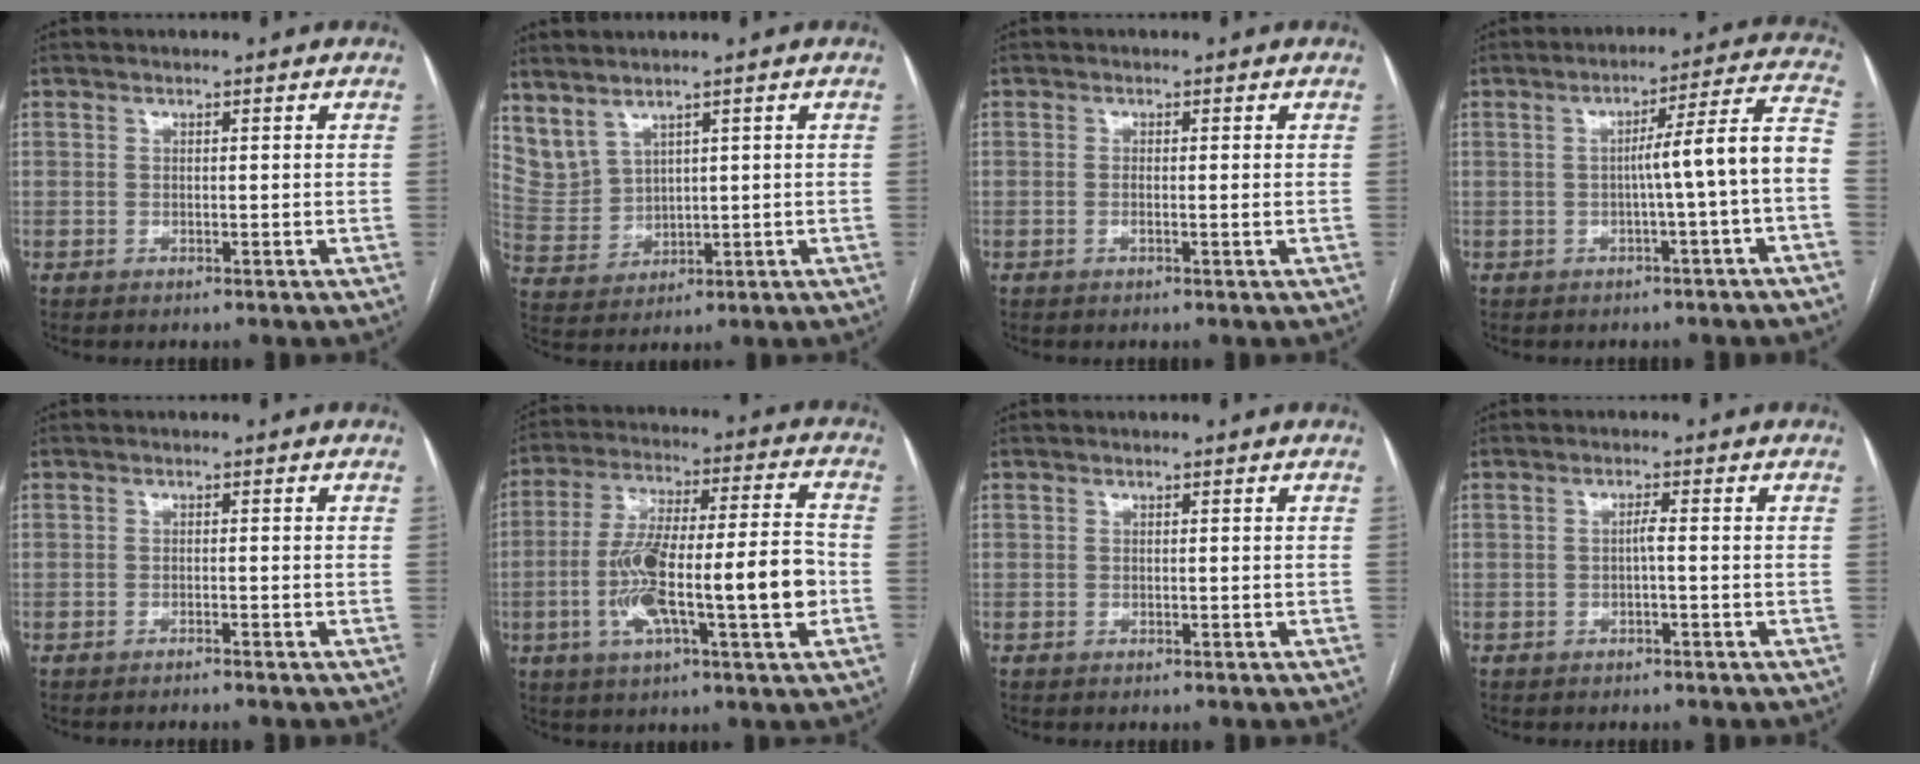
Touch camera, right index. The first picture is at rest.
{"total": 5.9, "force": [4.8, 2.4, 2.3], "torque": [-0.061, 0.005, 0.125]}
{"total": 1.1, "force": [0.0, 0.1, 1.1], "torque": [-0.023, -0.001, -0.001]}
{"total": 9.3, "force": [-1.9, -1.2, 9.0], "torque": [-0.119, 0.027, -0.027]}
{"total": 1.6, "force": [-1.4, -0.4, 0.7], "torque": [-0.010, 0.003, -0.020]}
{"total": 17.7, "force": [-3.8, 2.5, 17.2], "torque": [-0.301, 0.015, -0.059]}
{"total": 0.0}
{"total": 1.3, "force": [-0.3, 0.0, 1.2], "torque": [-0.021, 0.002, -0.005]}